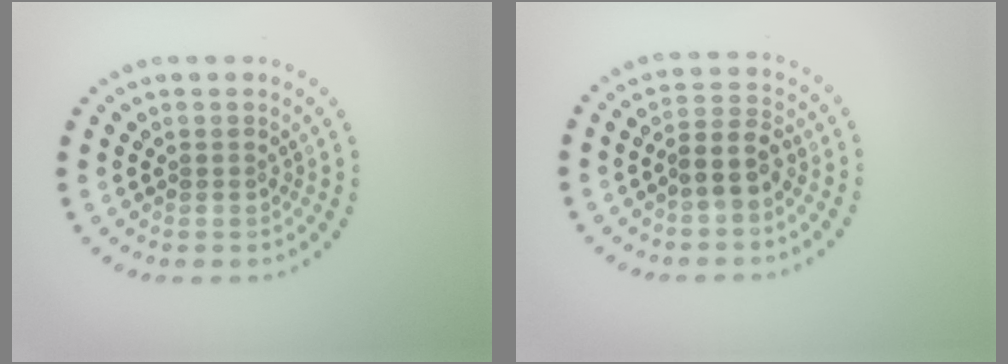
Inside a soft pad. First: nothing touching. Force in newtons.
{"total": 2.9, "press": 2.6, "slide": 1.4}